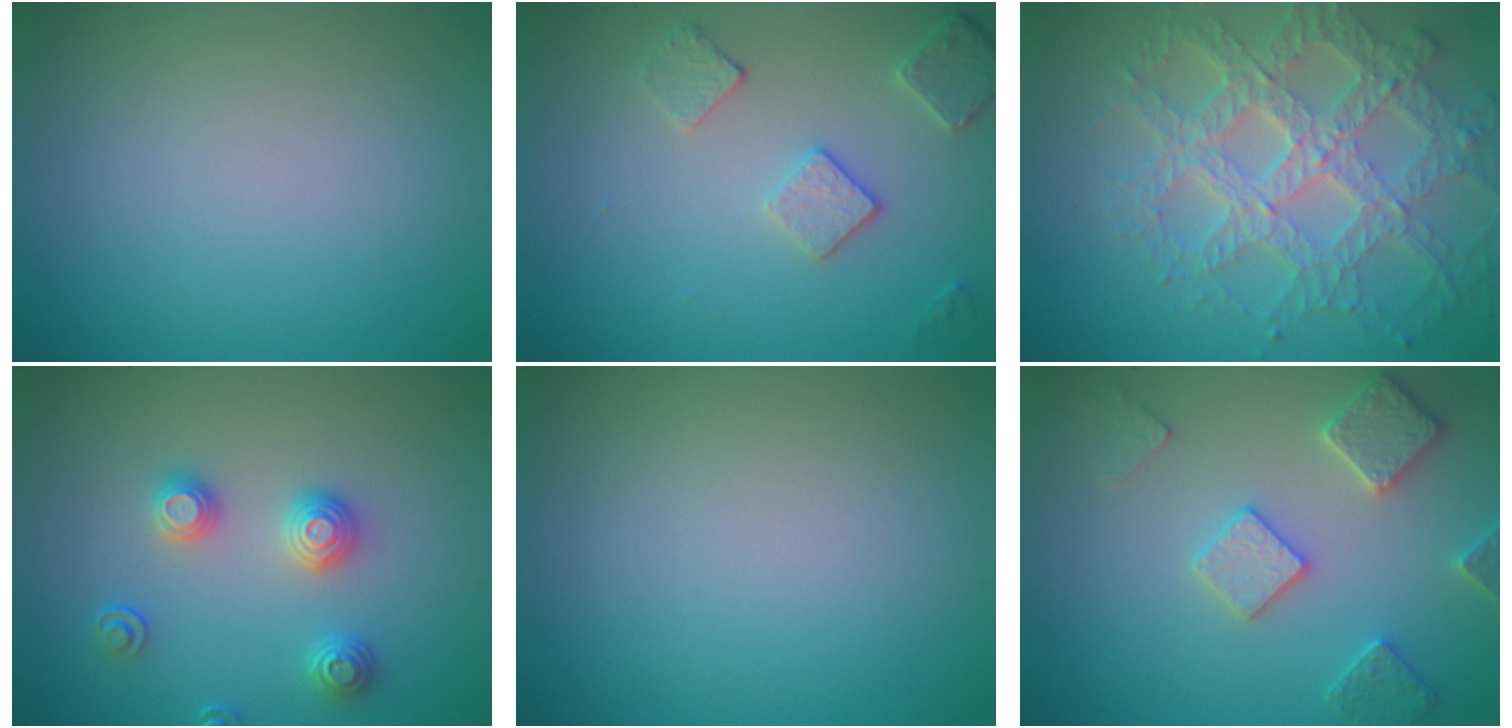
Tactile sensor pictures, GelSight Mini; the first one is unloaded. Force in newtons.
{"total": 2.7, "press": 2.7, "slide": 0.7}
{"total": 7.8, "press": 5.6, "slide": 5.3}
{"total": 2.9, "press": 2.7, "slide": 1.1}
{"total": 0.0}
{"total": 3.5, "press": 3.4, "slide": 0.9}